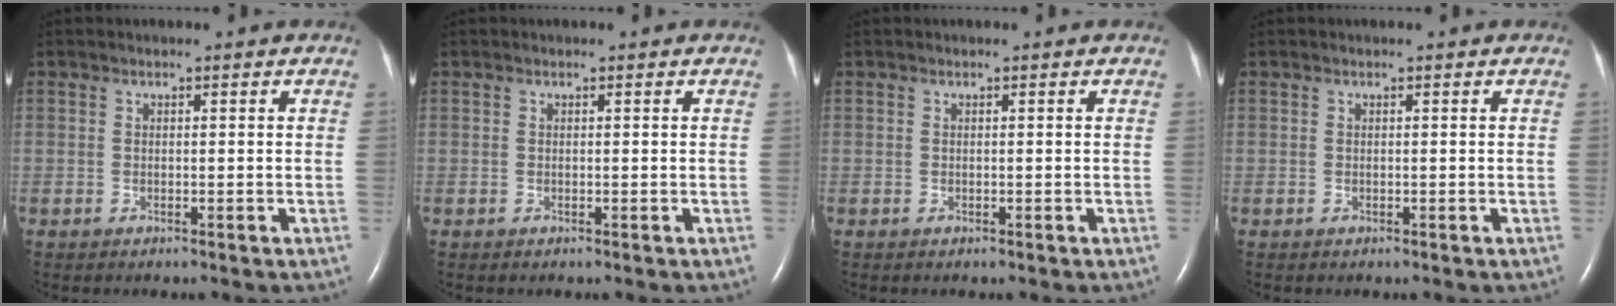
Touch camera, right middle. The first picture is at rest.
{"total": 0.0}
{"total": 0.0}
{"total": 0.0}